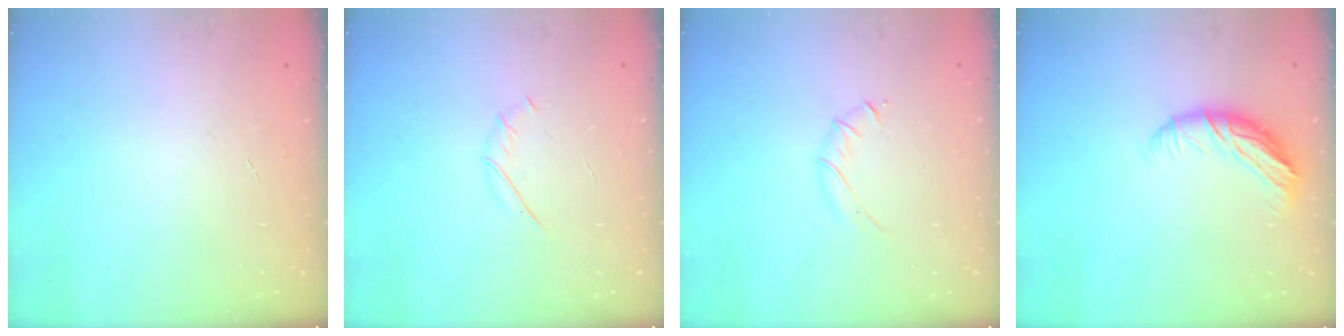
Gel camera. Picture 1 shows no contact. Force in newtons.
{"total": 1.9, "press": 1.8, "slide": 0.6}
{"total": 3.7, "press": 3.6, "slide": 1.1}
{"total": 10.4, "press": 10.3, "slide": 0.6}